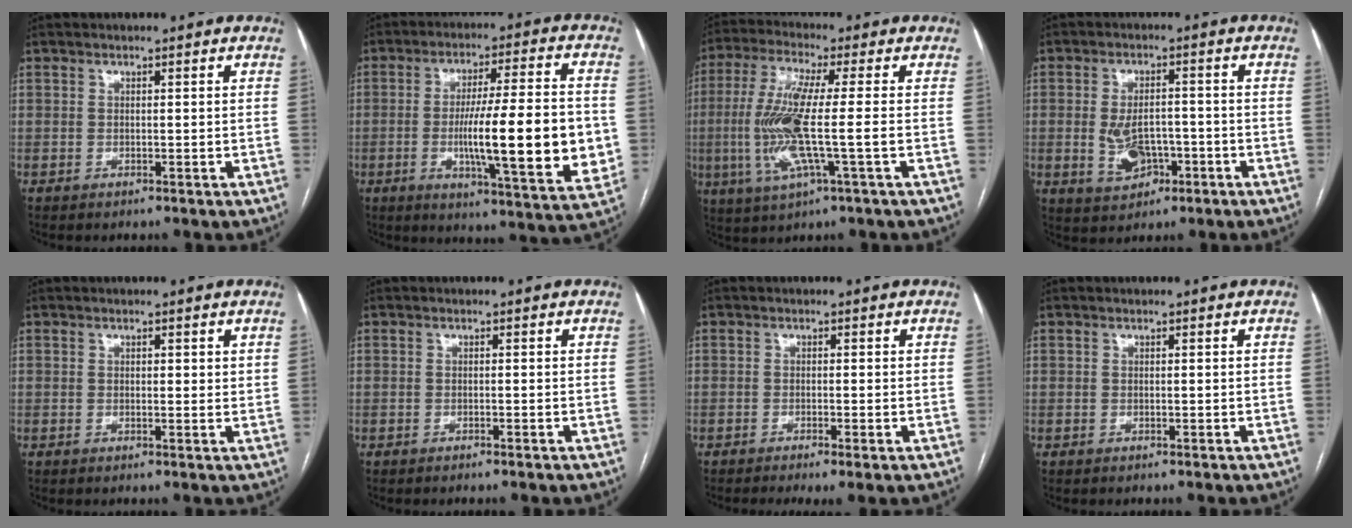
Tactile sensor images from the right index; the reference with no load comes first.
{"total": 18.7, "force": [-2.2, 2.1, 18.5], "torque": [-0.265, -0.005, -0.029]}
{"total": 12.5, "force": [-1.5, 0.6, 12.4], "torque": [-0.267, -0.005, -0.034]}
{"total": 6.2, "force": [-1.7, 3.8, 4.6], "torque": [-0.089, 0.003, -0.020]}
{"total": 1.1, "force": [0.6, 0.4, 0.8], "torque": [-0.012, -0.002, 0.007]}
{"total": 0.0}
{"total": 2.8, "force": [-1.5, 0.3, 2.4], "torque": [-0.039, -0.011, -0.024]}
{"total": 0.0}